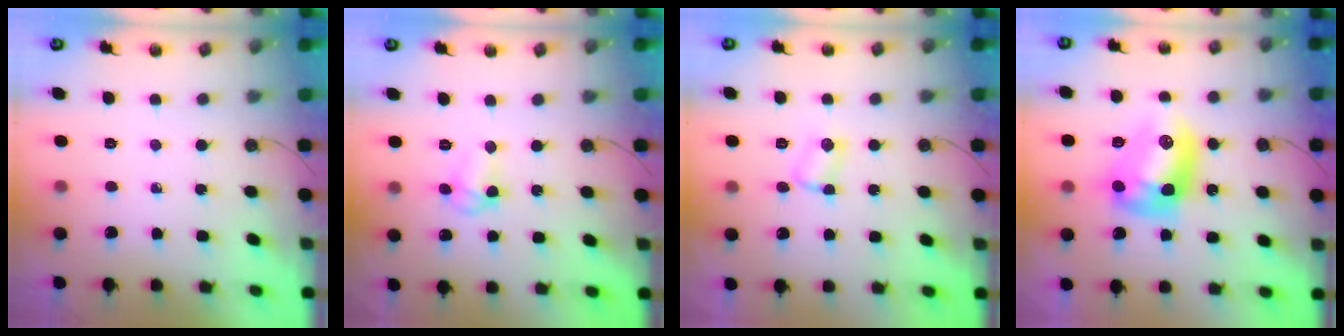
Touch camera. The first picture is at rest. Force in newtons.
{"total": 6.4, "press": 6.4, "slide": 0.4}
{"total": 2.9, "press": 2.9, "slide": 0.5}
{"total": 12.9, "press": 12.9, "slide": 1.0}